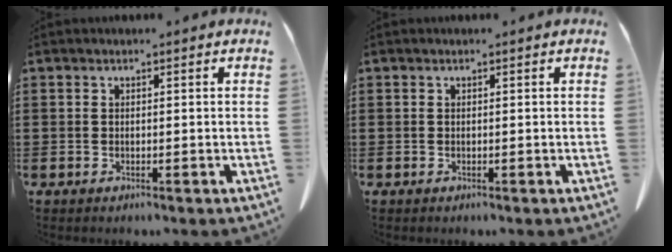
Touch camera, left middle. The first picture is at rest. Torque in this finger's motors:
{"motor_torque": [0.00, 0.00, 0.00, 0.00]}